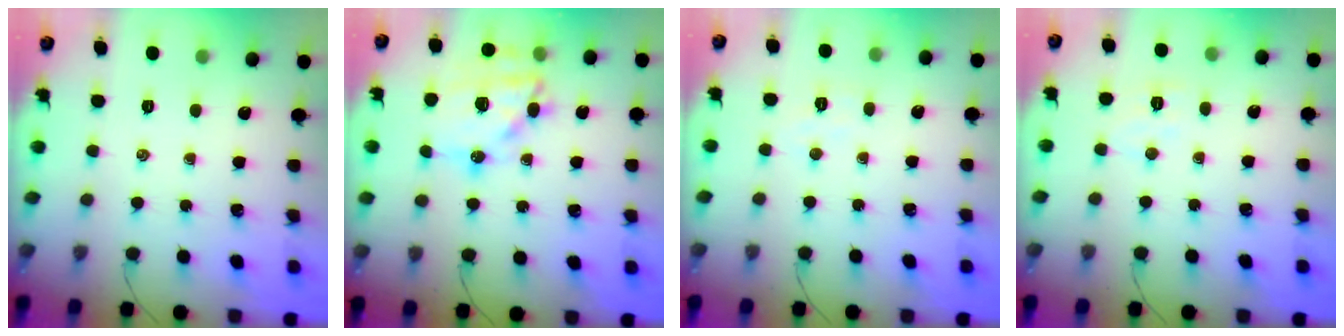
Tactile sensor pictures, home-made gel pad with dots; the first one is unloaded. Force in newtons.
{"total": 16.3, "press": 16.0, "slide": 3.4}
{"total": 3.8, "press": 3.7, "slide": 0.8}
{"total": 5.0, "press": 4.9, "slide": 1.0}